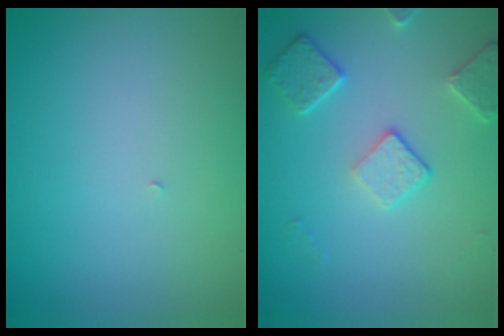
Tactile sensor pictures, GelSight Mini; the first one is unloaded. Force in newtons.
{"total": 3.0, "press": 2.7, "slide": 1.4}